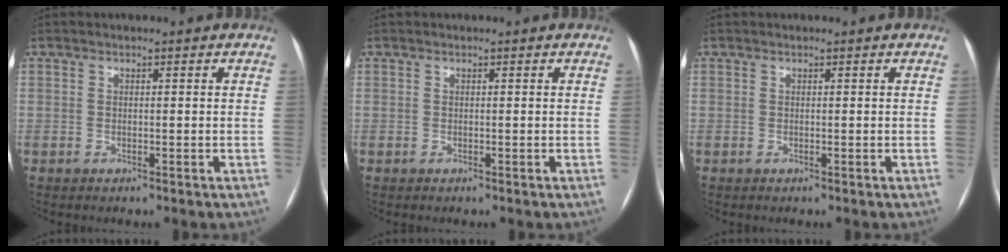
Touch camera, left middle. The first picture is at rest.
{"total": 0.0}
{"total": 0.0}